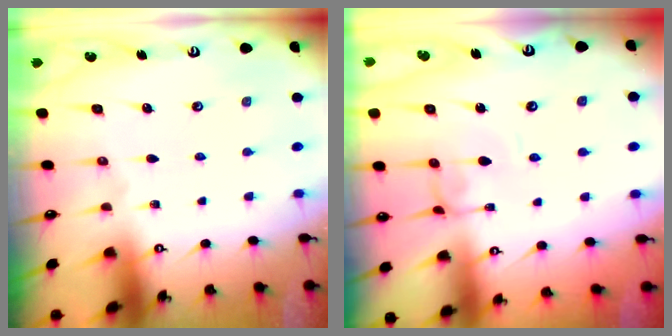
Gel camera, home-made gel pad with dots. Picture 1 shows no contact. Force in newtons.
{"total": 2.2, "press": 2.2, "slide": 0.2}